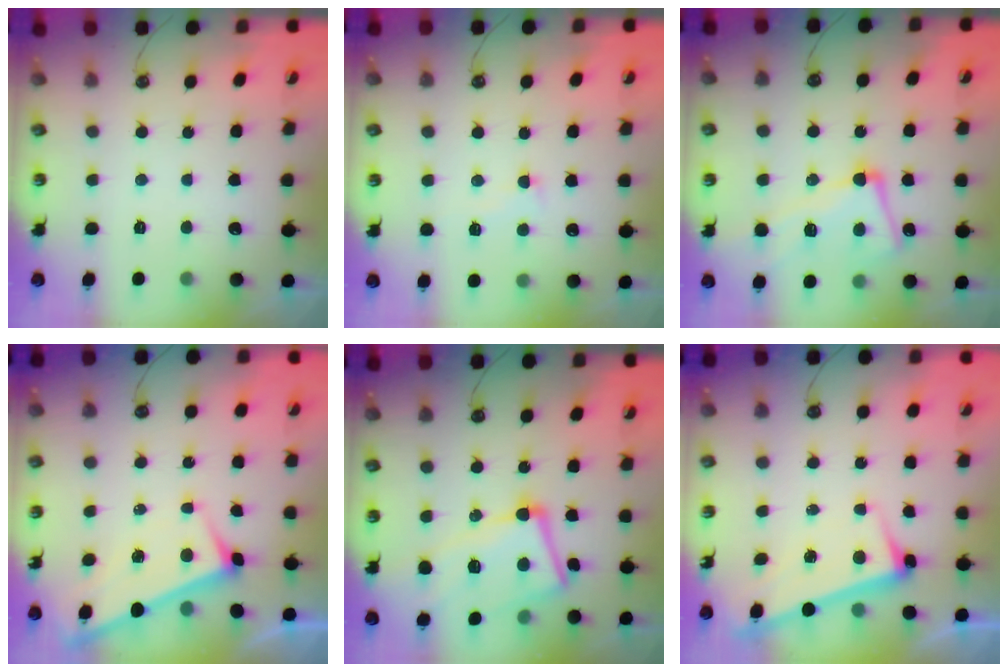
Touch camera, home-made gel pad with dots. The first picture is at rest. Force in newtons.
{"total": 0.8, "press": 0.4, "slide": 0.7}
{"total": 8.8, "press": 8.6, "slide": 1.7}
{"total": 2.6, "press": 2.6, "slide": 0.1}
{"total": 9.6, "press": 9.6, "slide": 0.7}
{"total": 2.6, "press": 2.5, "slide": 0.7}